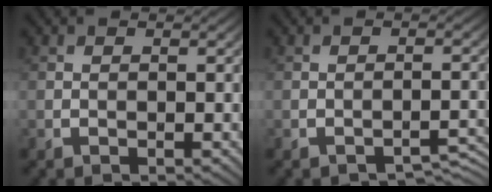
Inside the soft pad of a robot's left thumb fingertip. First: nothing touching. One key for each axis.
{"total": 2.1, "fx": -1.9, "fy": 0.4, "fz": 0.8, "tx": -0.006, "ty": 0.005, "tz": -0.027}